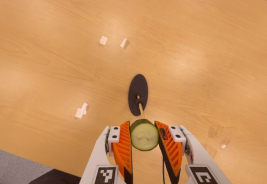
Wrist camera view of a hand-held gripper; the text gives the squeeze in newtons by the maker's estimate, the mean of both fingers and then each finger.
{"total": 9.5, "left": 10.4, "right": 8.6}